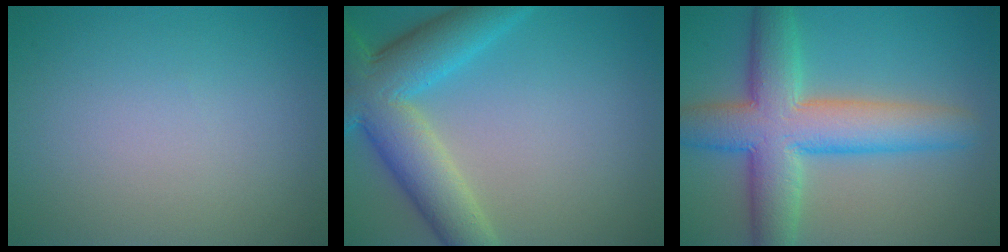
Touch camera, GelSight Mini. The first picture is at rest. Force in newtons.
{"total": 8.6, "press": 8.6, "slide": 0.4}
{"total": 9.1, "press": 9.1, "slide": 0.3}